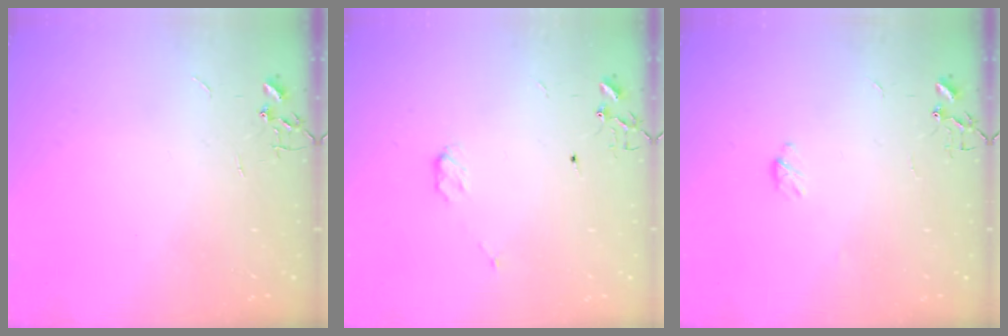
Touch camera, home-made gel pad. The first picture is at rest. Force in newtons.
{"total": 3.7, "press": 3.6, "slide": 0.5}
{"total": 3.0, "press": 3.0, "slide": 0.5}